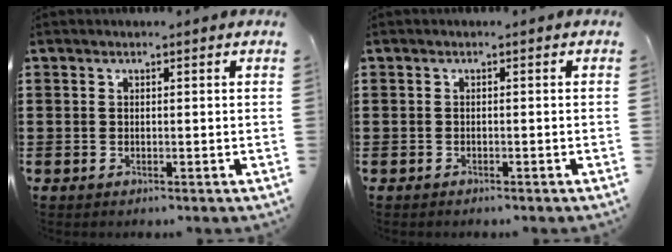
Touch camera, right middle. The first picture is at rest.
{"total": 1.1, "force": [-1.0, 0.3, 0.1], "torque": [-0.004, 0.002, -0.022]}